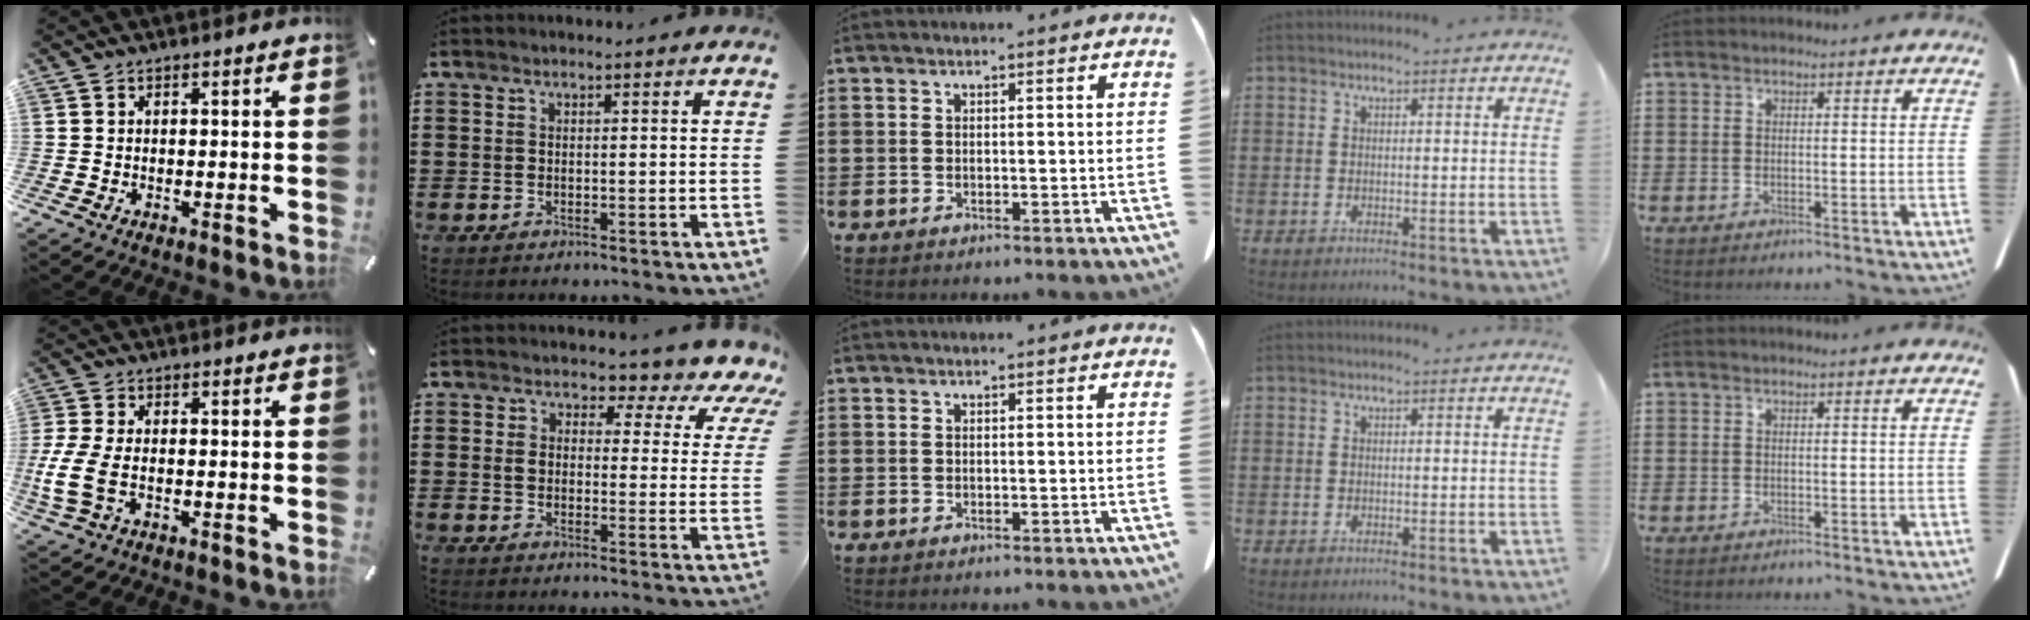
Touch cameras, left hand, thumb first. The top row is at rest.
{"thumb": {"total": 8.0, "force": [-1.7, 4.2, 6.5], "torque": [-0.144, -0.005, -0.029]}, "index": {"total": 4.0, "force": [2.8, 2.1, 1.9], "torque": [-0.047, -0.024, 0.035]}}